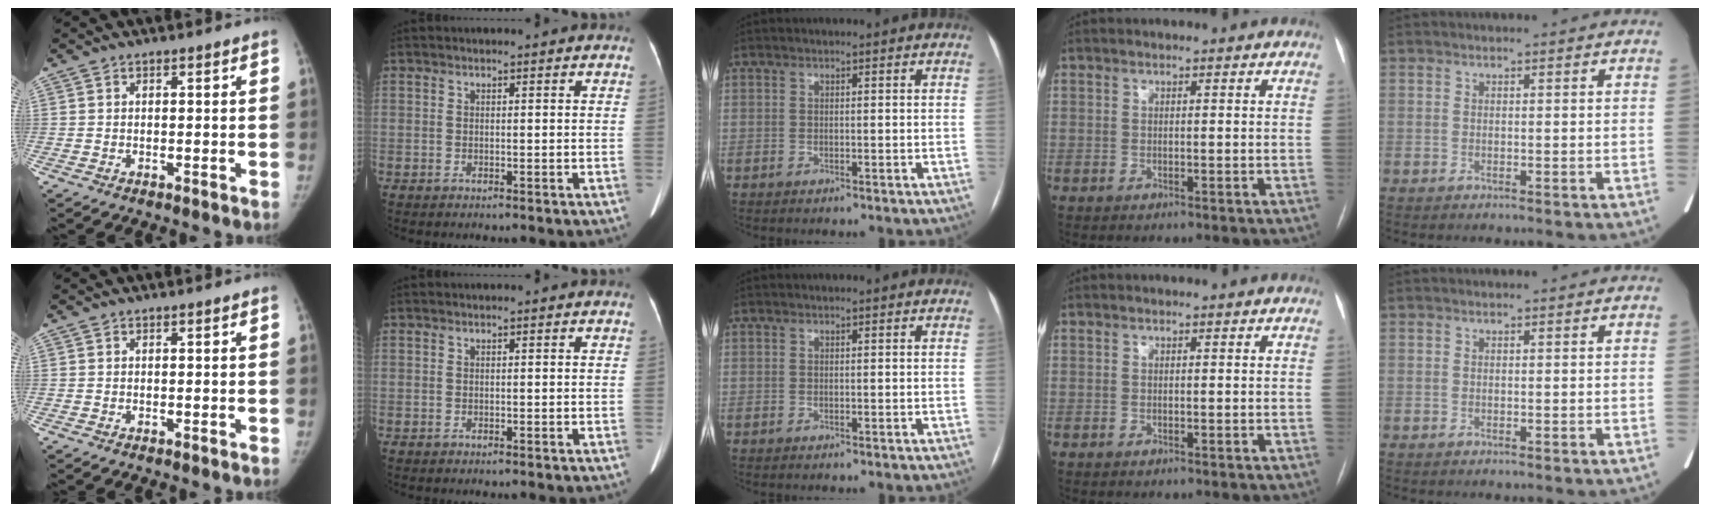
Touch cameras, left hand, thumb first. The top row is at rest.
{}